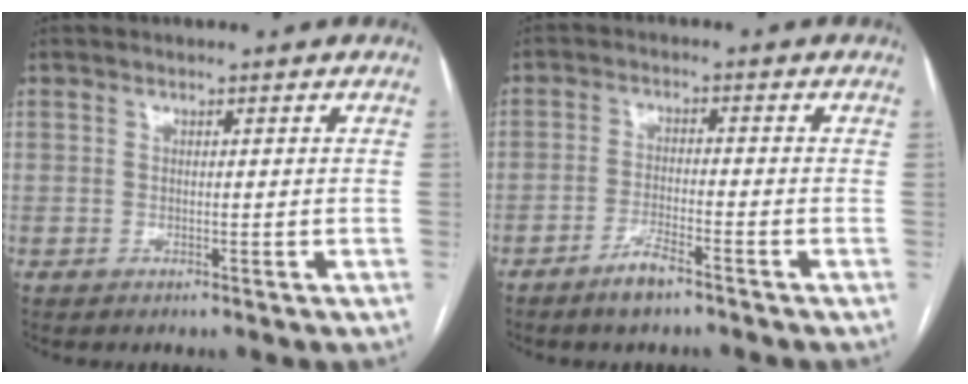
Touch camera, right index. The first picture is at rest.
{"total": 4.2, "force": [-3.2, 0.5, 2.7], "torque": [-0.054, -0.003, -0.058]}